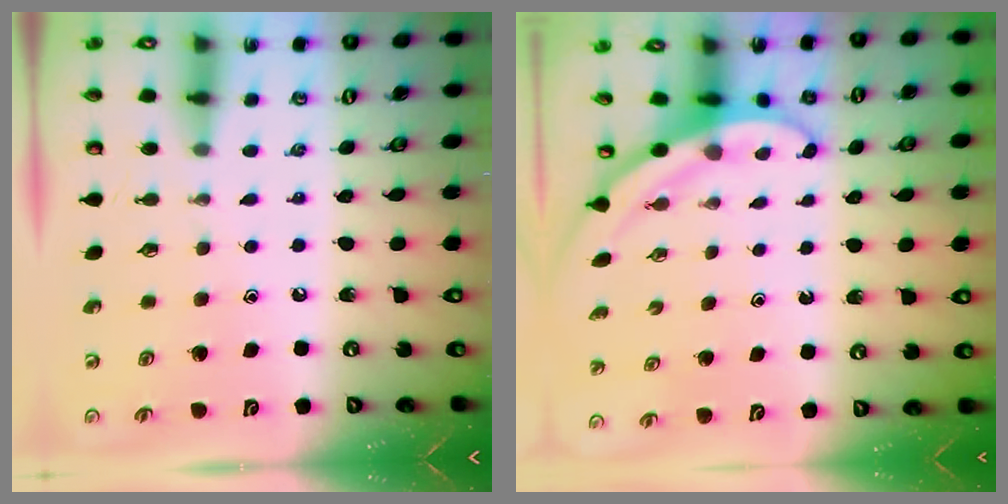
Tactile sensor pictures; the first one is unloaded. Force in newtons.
{"total": 3.6, "press": 3.6, "slide": 0.2}